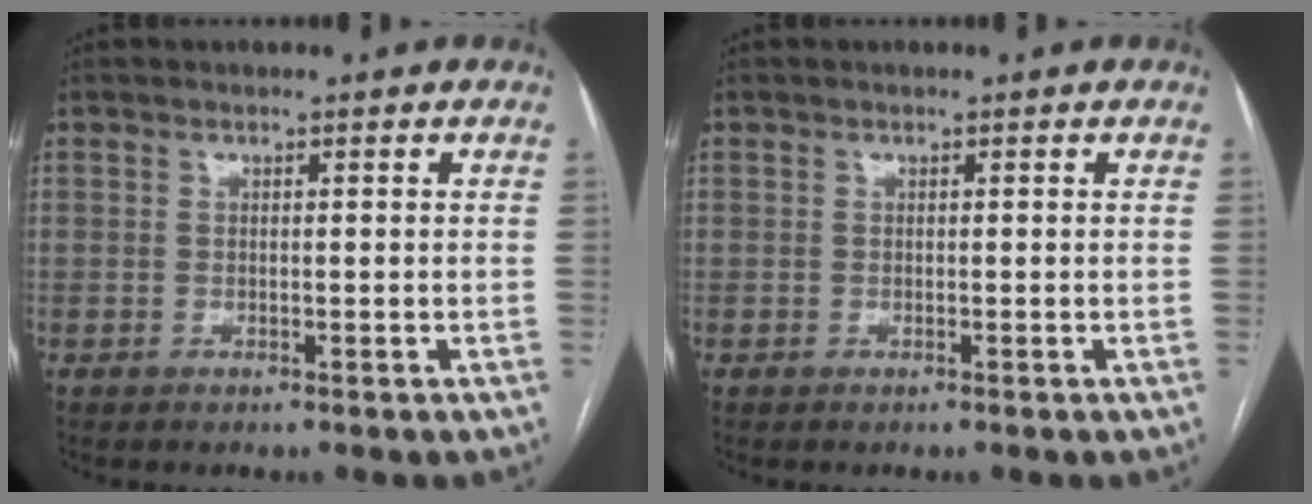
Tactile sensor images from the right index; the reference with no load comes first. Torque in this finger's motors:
{"motor_torque": [-0.10, 0.01, -0.04, -0.01]}